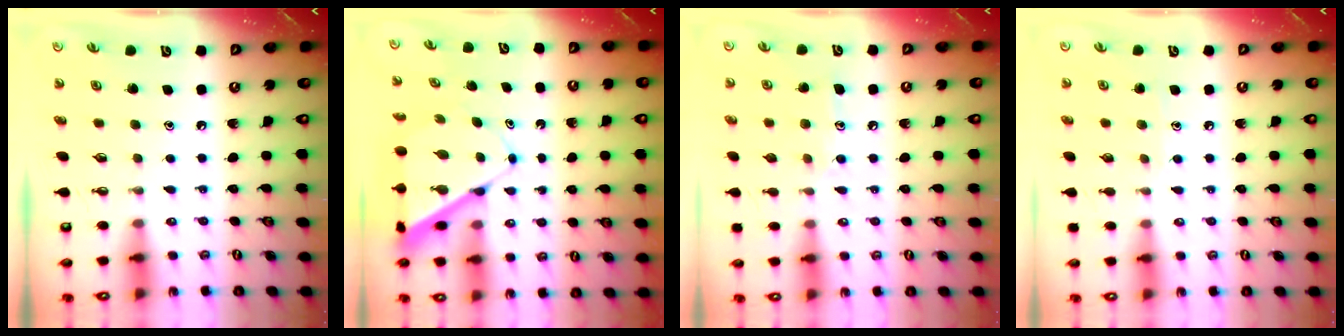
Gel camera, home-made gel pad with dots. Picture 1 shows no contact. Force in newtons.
{"total": 7.6, "press": 7.6, "slide": 0.4}
{"total": 7.8, "press": 7.8, "slide": 0.5}
{"total": 5.5, "press": 5.4, "slide": 0.6}